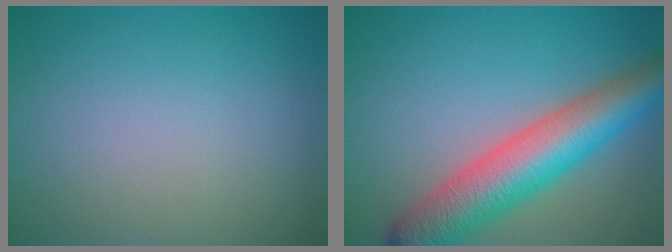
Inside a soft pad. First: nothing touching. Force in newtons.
{"total": 8.6, "press": 8.6, "slide": 0.3}